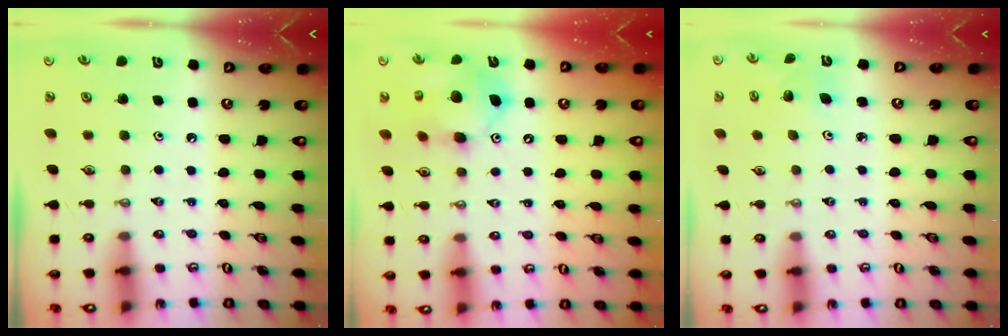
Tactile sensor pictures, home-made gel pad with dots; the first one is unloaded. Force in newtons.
{"total": 12.8, "press": 12.6, "slide": 2.2}
{"total": 3.2, "press": 2.9, "slide": 1.3}